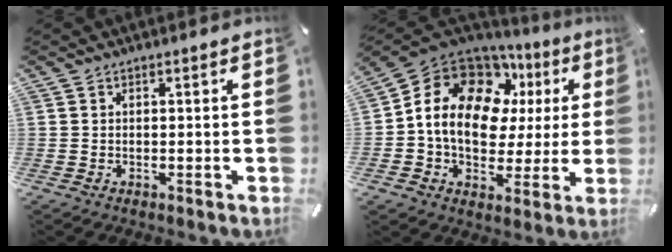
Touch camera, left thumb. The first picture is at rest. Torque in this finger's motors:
{"motor_torque": [1.71, 1.80, 2.06, -0.72, 0.60]}